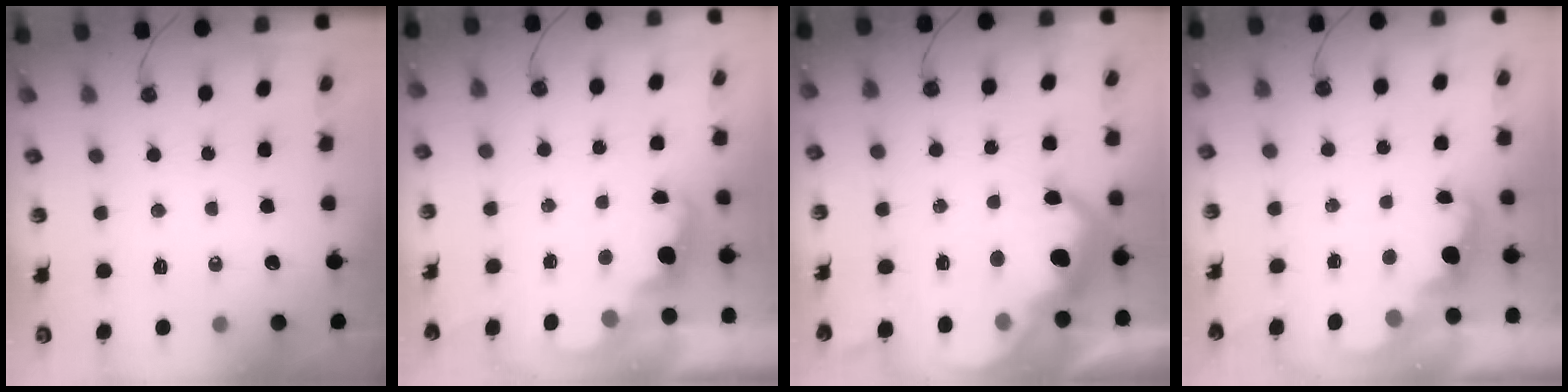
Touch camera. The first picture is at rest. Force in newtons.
{"total": 2.5, "press": 2.4, "slide": 0.5}
{"total": 12.7, "press": 12.7, "slide": 0.9}
{"total": 2.2, "press": 2.2, "slide": 0.5}